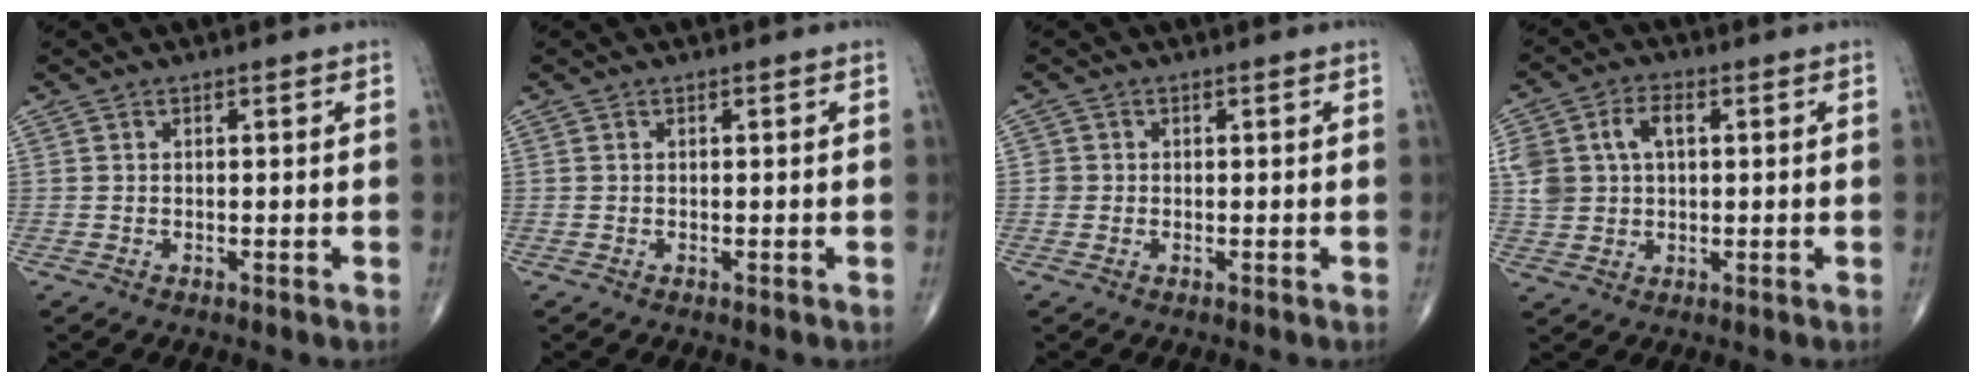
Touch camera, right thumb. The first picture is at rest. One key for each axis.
{"total": 0.0}
{"total": 1.3, "fx": 0.0, "fy": 1.3, "fz": 0.1, "tx": 0.007, "ty": 0.005, "tz": -0.003}
{"total": 9.4, "fx": 2.1, "fy": 6.4, "fz": 6.5, "tx": -0.130, "ty": 0.010, "tz": 0.045}